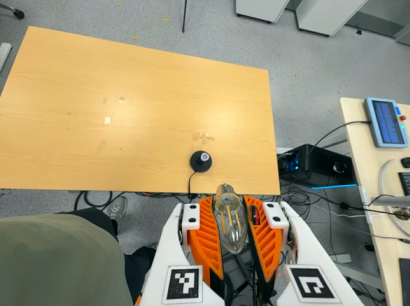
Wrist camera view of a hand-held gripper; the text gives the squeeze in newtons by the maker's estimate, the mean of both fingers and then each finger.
{"total": 22.5, "left": 25.2, "right": 19.8}